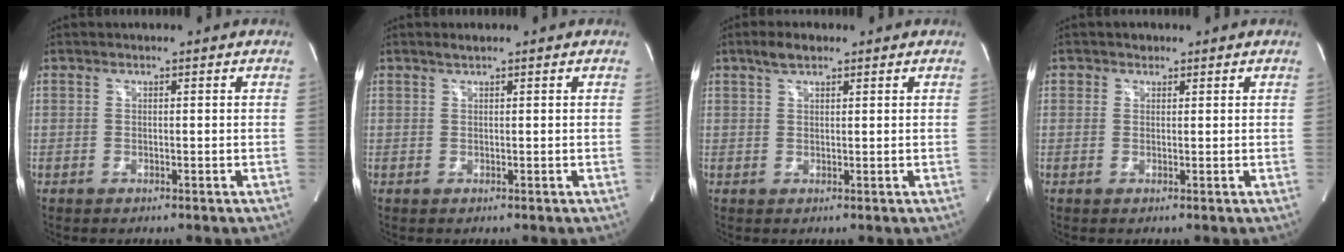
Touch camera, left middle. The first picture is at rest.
{"total": 0.9, "force": [0.7, 0.0, 0.5], "torque": [-0.012, 0.003, 0.016]}
{"total": 2.8, "force": [2.0, 1.0, 1.7], "torque": [-0.038, 0.010, 0.038]}
{"total": 1.1, "force": [0.6, 0.9, 0.0], "torque": [0.006, -0.001, 0.006]}